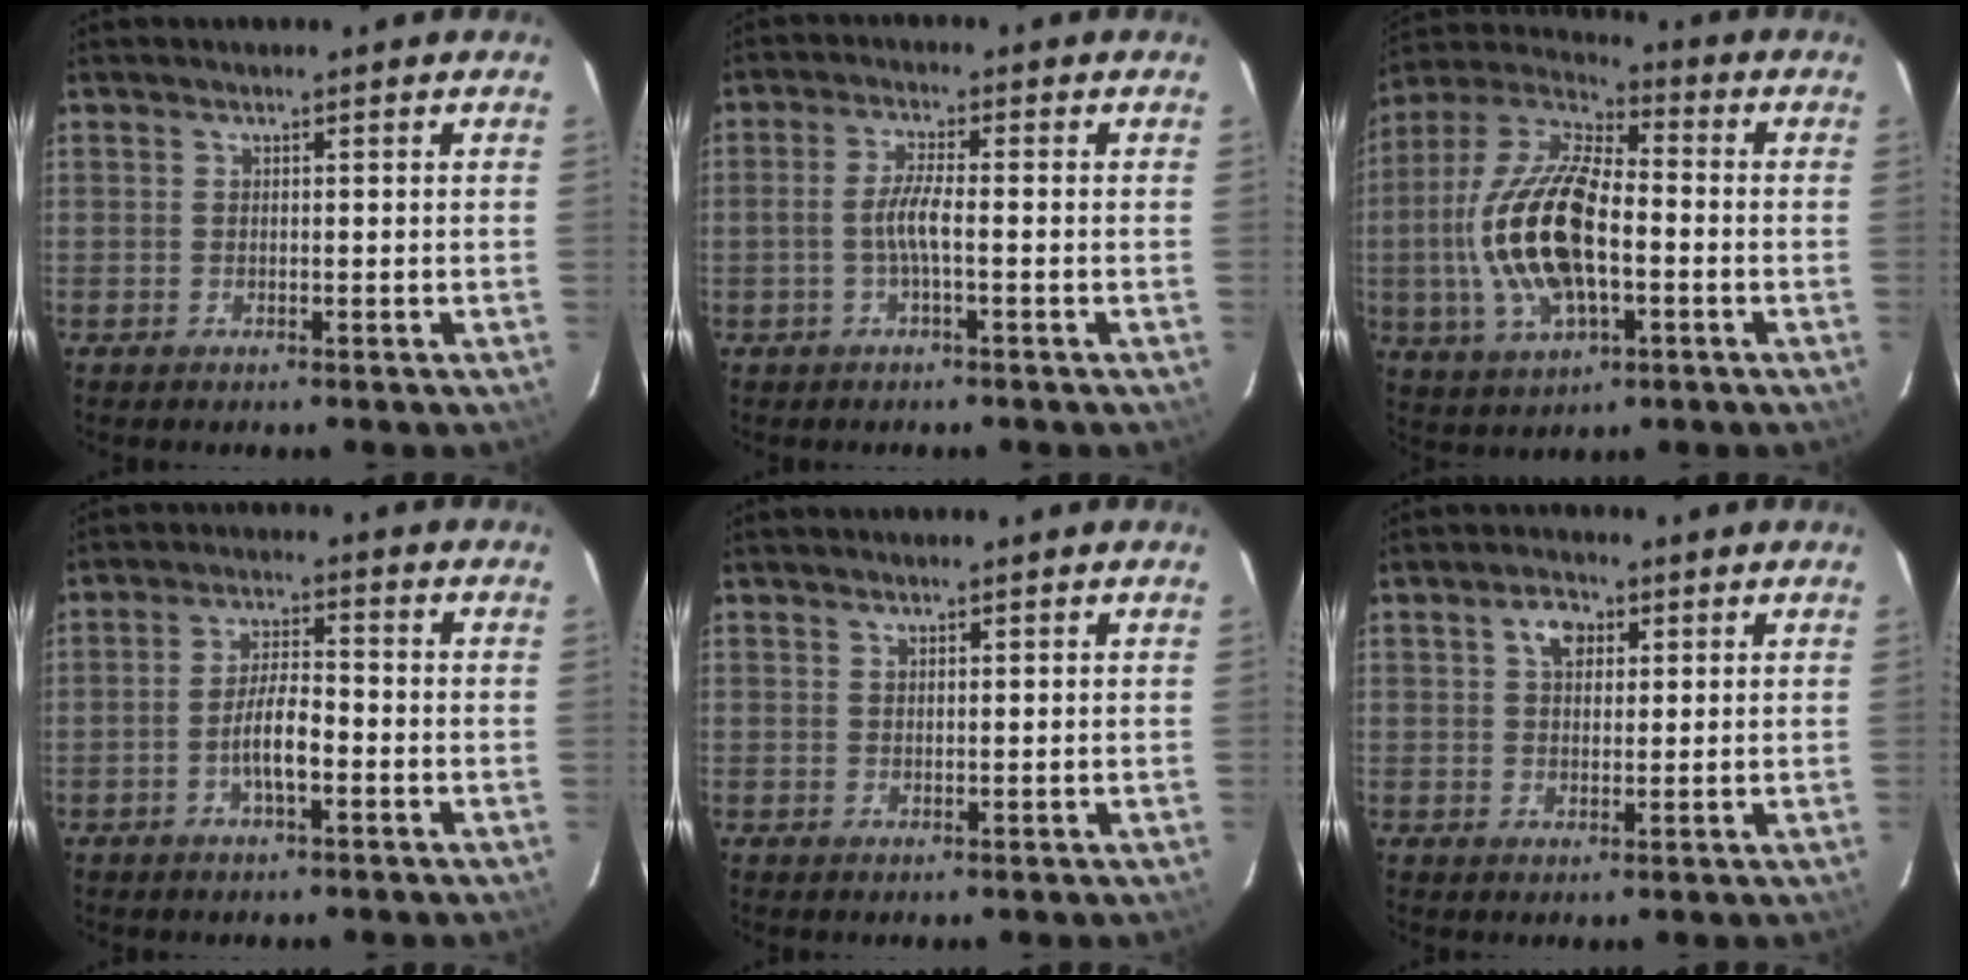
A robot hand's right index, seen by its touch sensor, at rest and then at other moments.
{"total": 4.1, "force": [-1.1, 0.2, 3.9], "torque": [-0.081, 0.003, -0.020]}
{"total": 19.9, "force": [-2.9, 9.1, 17.4], "torque": [-0.364, 0.002, -0.056]}
{"total": 6.0, "force": [-2.2, 1.6, 5.3], "torque": [-0.105, 0.007, -0.040]}
{"total": 0.9, "force": [0.7, 0.4, 0.4], "torque": [-0.005, 0.002, 0.012]}
{"total": 4.4, "force": [1.7, 2.9, 2.8], "torque": [-0.043, 0.014, 0.030]}